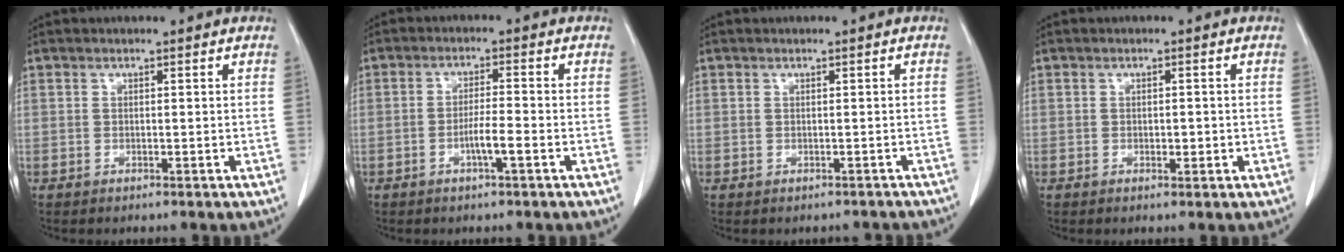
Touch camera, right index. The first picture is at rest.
{"total": 3.7, "force": [-1.5, 0.1, 3.4], "torque": [-0.061, -0.001, -0.029]}
{"total": 1.7, "force": [-1.4, 1.0, 0.1], "torque": [0.003, 0.008, -0.017]}
{"total": 1.5, "force": [-0.3, 0.8, 1.2], "torque": [-0.019, -0.001, 0.000]}